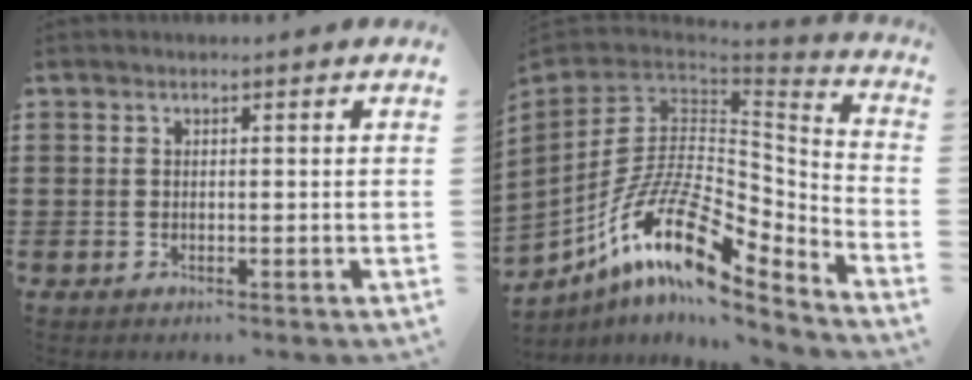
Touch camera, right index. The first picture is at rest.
{"total": 16.2, "force": [-7.8, 6.8, 12.5], "torque": [-0.267, 0.002, -0.147]}